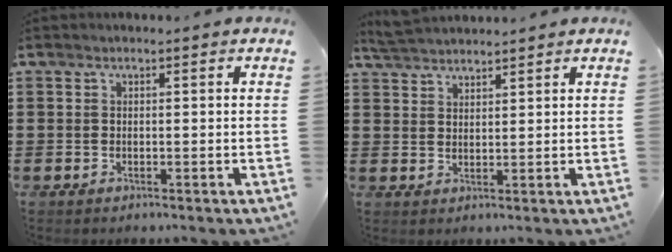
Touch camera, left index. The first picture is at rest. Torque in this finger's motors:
{"motor_torque": [-1.34, 0.80, -1.05, -0.06]}